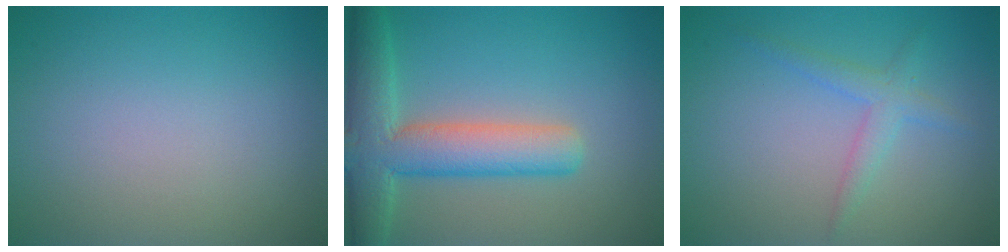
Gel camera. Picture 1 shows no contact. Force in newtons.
{"total": 7.1, "press": 7.1, "slide": 0.4}
{"total": 2.0, "press": 2.0, "slide": 0.0}